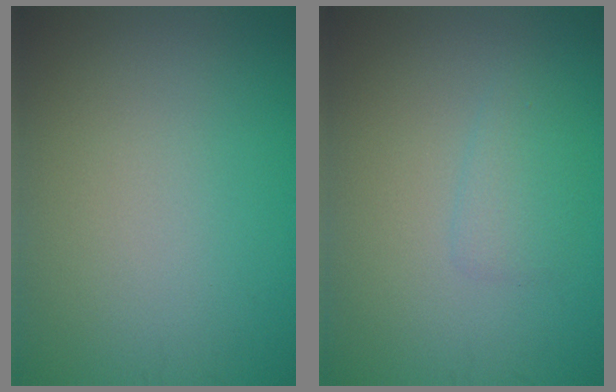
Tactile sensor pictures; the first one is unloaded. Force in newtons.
{"total": 1.6, "press": 1.6, "slide": 0.1}